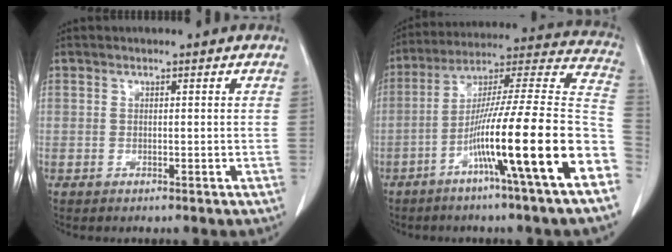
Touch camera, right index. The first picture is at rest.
{"total": 22.2, "force": [-9.3, -0.7, 20.2], "torque": [-0.277, -0.007, -0.161]}